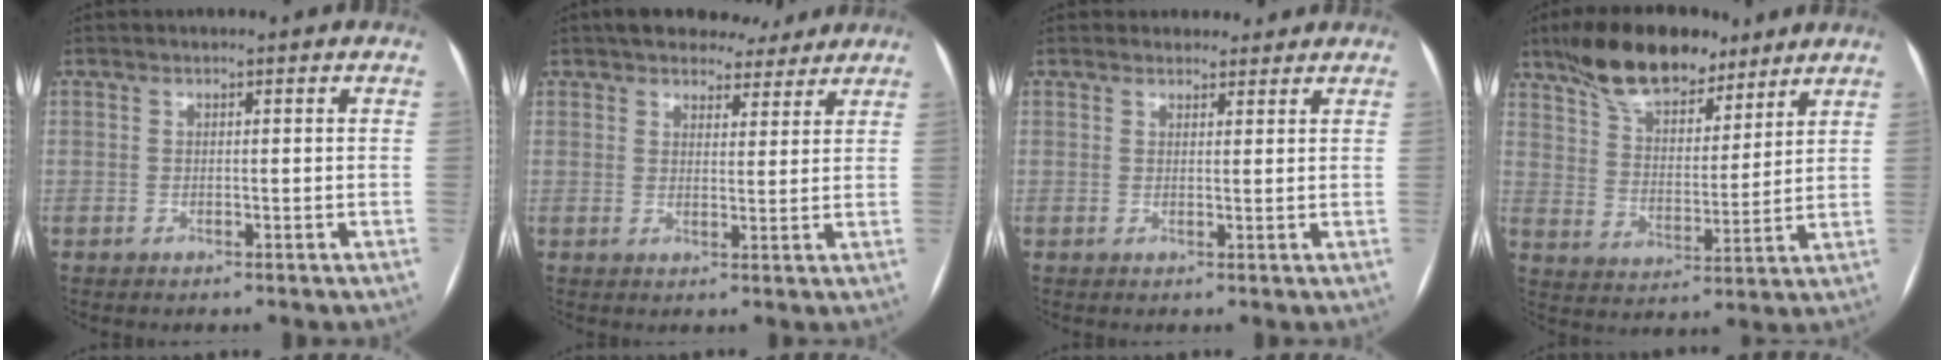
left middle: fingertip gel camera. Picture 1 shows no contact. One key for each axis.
{"total": 8.6, "fx": 7.4, "fy": 3.5, "fz": 2.8, "tx": -0.022, "ty": 0.014, "tz": 0.094}
{"total": 2.9, "fx": 2.6, "fy": 1.4, "fz": 0.0, "tx": 0.005, "ty": 0.008, "tz": 0.030}
{"total": 14.4, "fx": 10.9, "fy": 6.0, "fz": 7.3, "tx": -0.125, "ty": 0.022, "tz": 0.188}